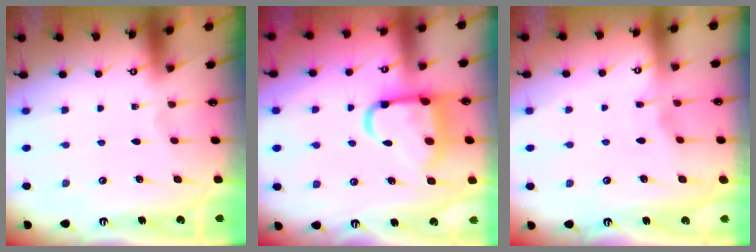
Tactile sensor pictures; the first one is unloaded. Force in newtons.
{"total": 13.2, "press": 13.1, "slide": 1.5}
{"total": 2.8, "press": 2.8, "slide": 0.4}